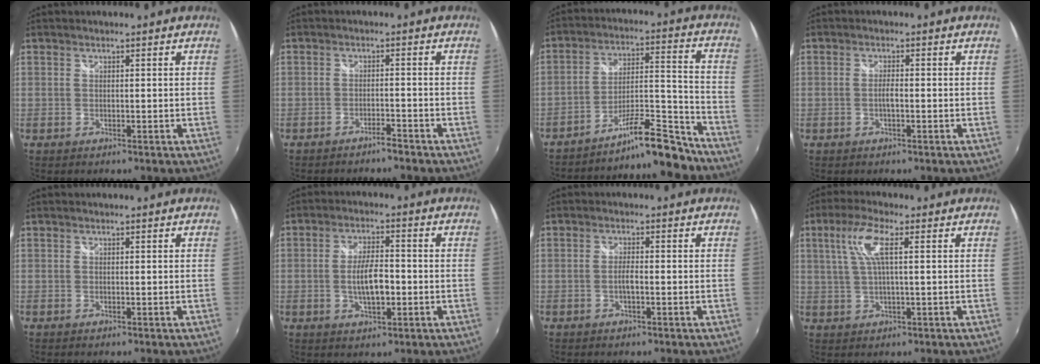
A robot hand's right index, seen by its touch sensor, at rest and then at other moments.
{"total": 2.5, "force": [-2.3, 0.3, 0.8], "torque": [-0.025, -0.002, -0.037]}
{"total": 13.4, "force": [-12.0, 2.0, 5.5], "torque": [-0.091, 0.027, -0.188]}
{"total": 1.6, "force": [-0.6, 0.3, 1.5], "torque": [-0.031, 0.002, -0.011]}
{"total": 0.0}
{"total": 6.8, "force": [-1.4, 2.3, 6.2], "torque": [-0.118, 0.000, -0.019]}
{"total": 1.8, "force": [-0.7, 0.3, 1.7], "torque": [-0.036, 0.003, -0.013]}
{"total": 6.7, "force": [1.9, 1.1, 6.4], "torque": [-0.126, 0.008, 0.041]}